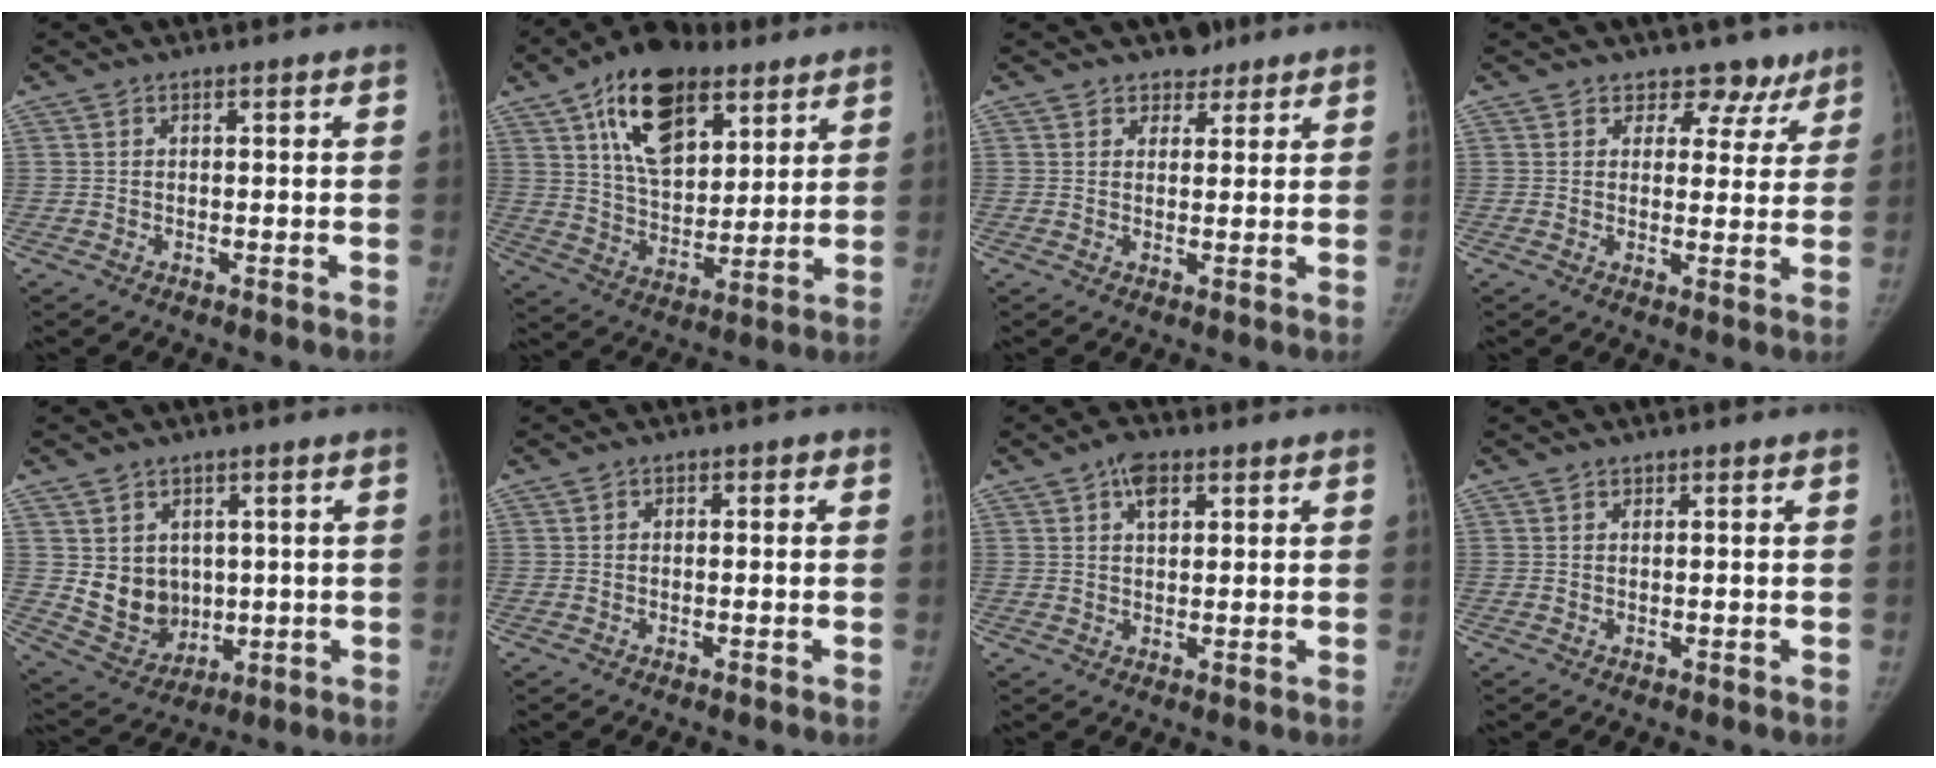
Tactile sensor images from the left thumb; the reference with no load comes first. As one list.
[{"total": 19.7, "force": [9.9, 10.8, 13.1], "torque": [-0.182, -0.033, 0.167]}, {"total": 3.0, "force": [2.3, 1.9, 0.0], "torque": [0.019, -0.012, 0.030]}, {"total": 6.4, "force": [5.0, 4.0, 0.4], "torque": [0.034, -0.027, 0.055]}, {"total": 9.6, "force": [1.3, 8.2, 4.8], "torque": [-0.048, -0.018, 0.053]}, {"total": 1.0, "force": [-0.3, 0.8, 0.5], "torque": [0.009, -0.002, -0.014]}, {"total": 4.3, "force": [2.0, 2.4, 2.9], "torque": [-0.037, -0.001, 0.030]}, {"total": 0.0}]